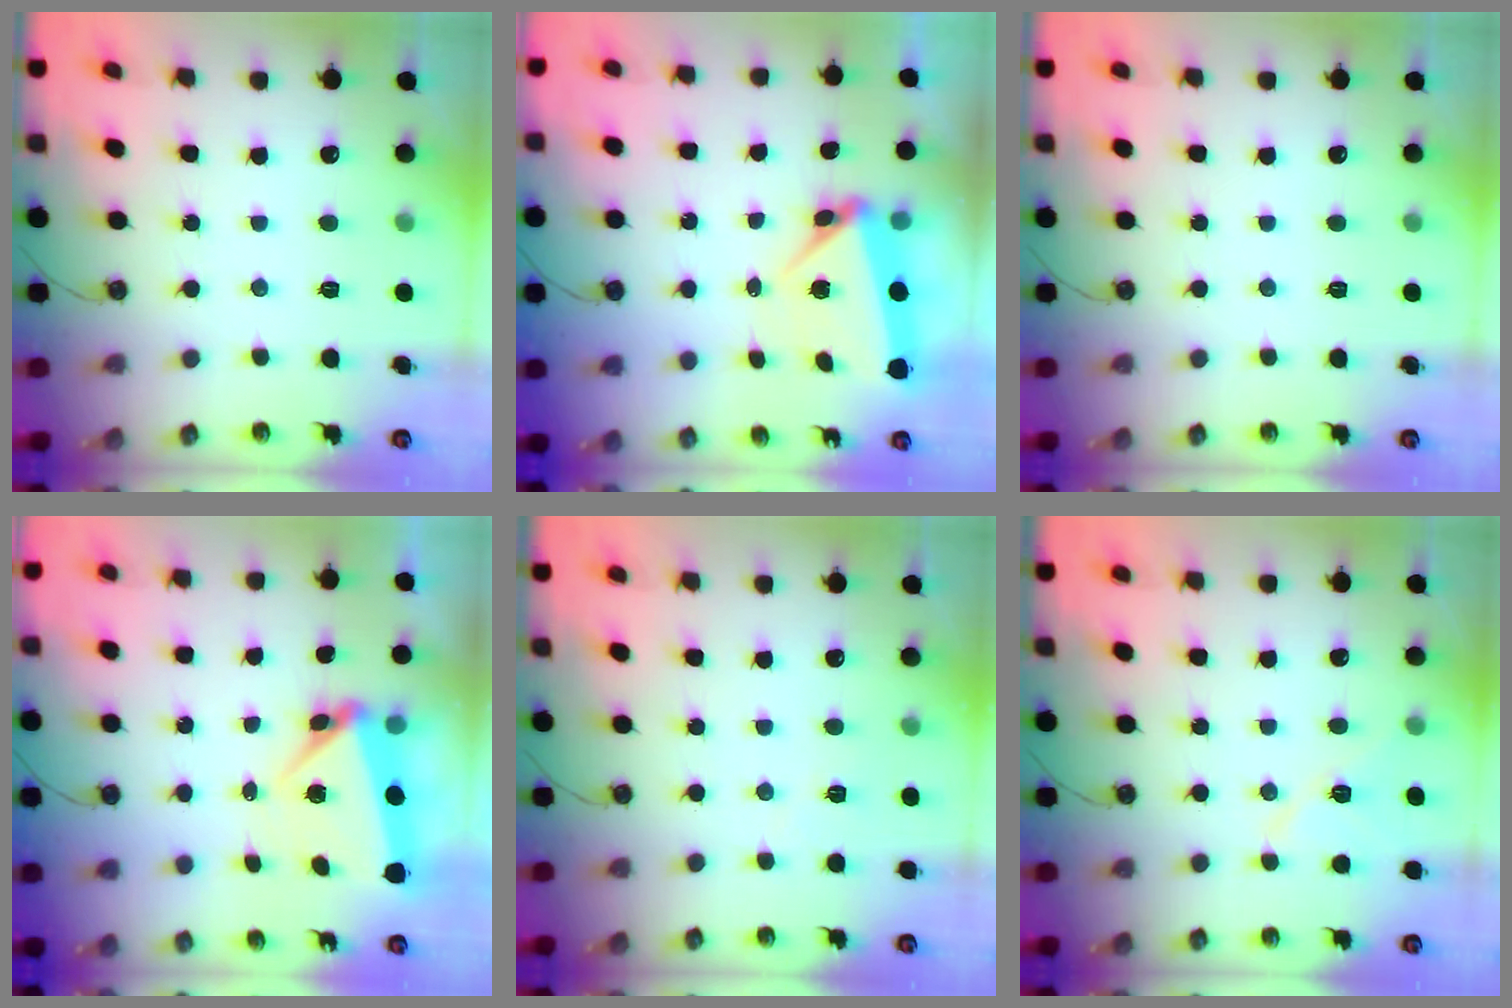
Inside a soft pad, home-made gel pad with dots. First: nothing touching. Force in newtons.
{"total": 7.7, "press": 4.8, "slide": 6.1}
{"total": 0.0}
{"total": 5.5, "press": 5.3, "slide": 1.7}
{"total": 2.9, "press": 2.8, "slide": 0.7}
{"total": 9.1, "press": 9.1, "slide": 0.9}